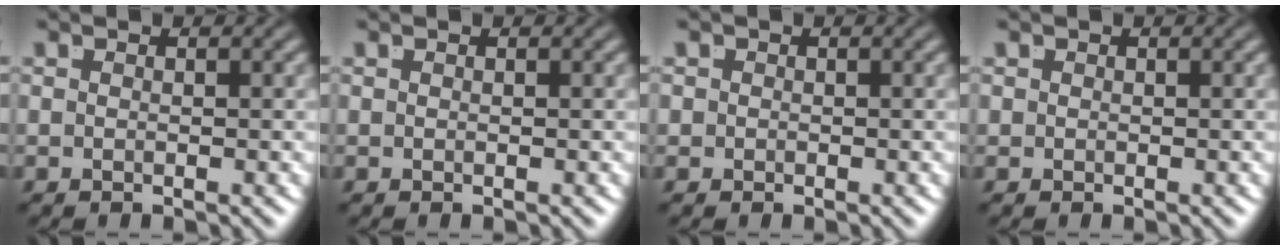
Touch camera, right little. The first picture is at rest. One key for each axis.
{"total": 0.0}
{"total": 1.4, "fx": -0.2, "fy": 1.4, "fz": 0.2, "tx": -0.008, "ty": -0.007, "tz": -0.004}
{"total": 0.7, "fx": 0.0, "fy": 0.7, "fz": 0.1, "tx": -0.003, "ty": -0.007, "tz": 0.002}